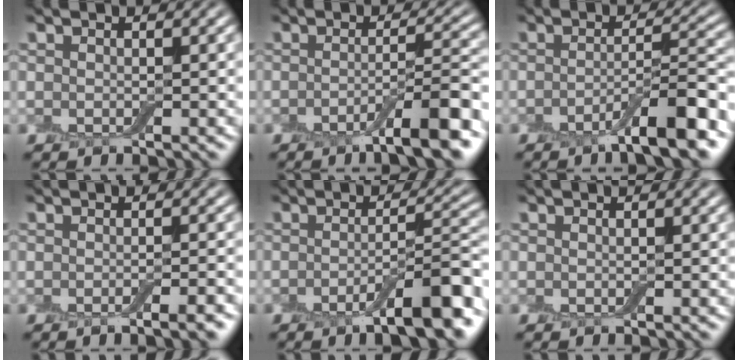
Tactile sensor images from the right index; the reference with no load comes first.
{"total": 6.5, "force": [-3.4, 1.2, 5.5], "torque": [-0.073, 0.007, -0.055]}
{"total": 6.5, "force": [-3.5, 1.1, 5.3], "torque": [-0.075, 0.008, -0.059]}
{"total": 2.9, "force": [-1.3, 0.7, 2.5], "torque": [-0.023, 0.001, -0.020]}
{"total": 7.0, "force": [-3.2, 1.5, 6.1], "torque": [-0.083, 0.007, -0.051]}
{"total": 0.0}